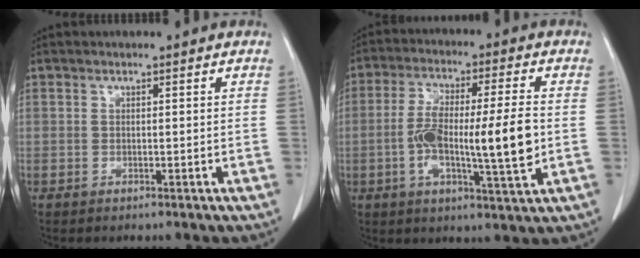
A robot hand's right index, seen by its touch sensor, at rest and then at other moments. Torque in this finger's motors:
{"motor_torque": [0.64, -0.08, 0.45, 0.21]}